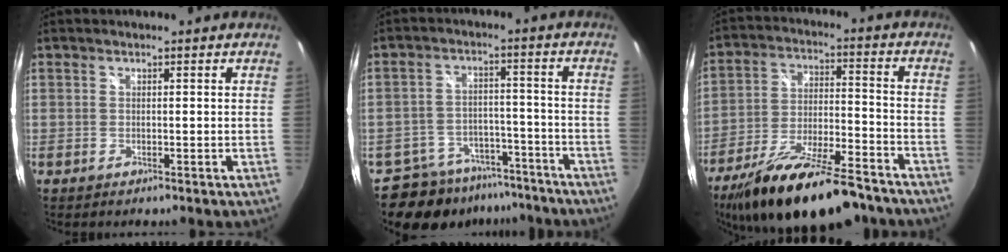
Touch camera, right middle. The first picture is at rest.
{"total": 12.1, "force": [-9.7, 6.6, 2.9], "torque": [-0.072, 0.019, -0.130]}
{"total": 22.5, "force": [-17.5, 5.7, 12.9], "torque": [-0.236, -0.040, -0.273]}